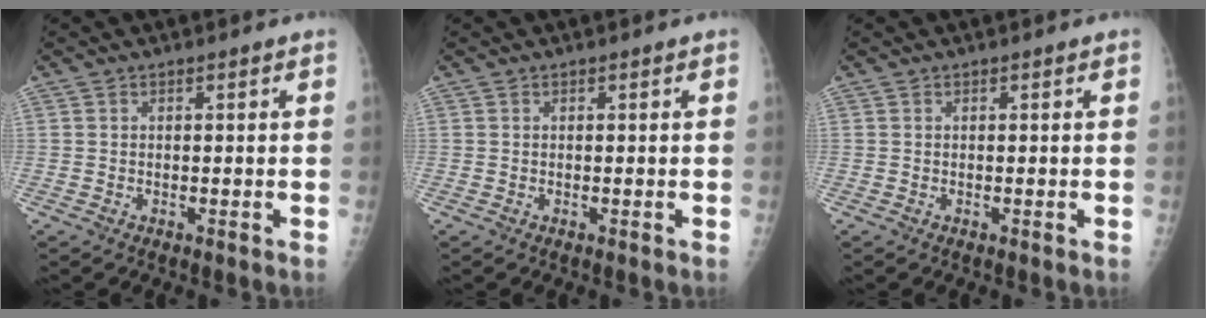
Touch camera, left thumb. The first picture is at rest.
{"total": 0.0}
{"total": 0.0}